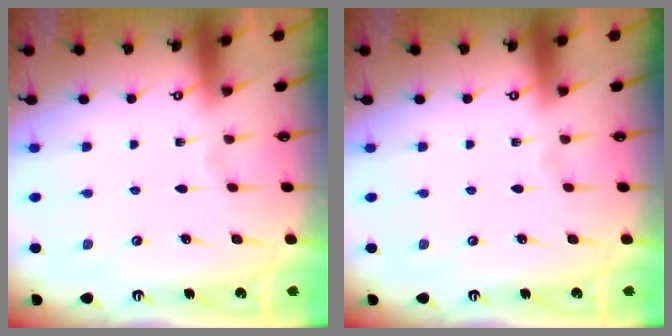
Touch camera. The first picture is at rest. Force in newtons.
{"total": 0.0}